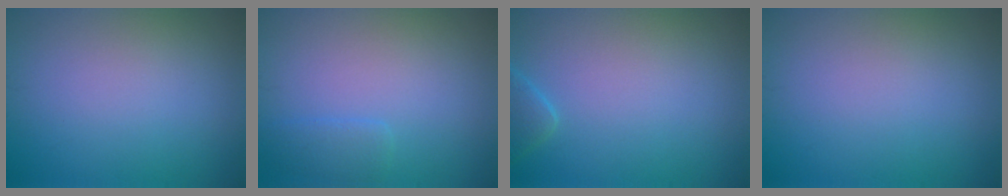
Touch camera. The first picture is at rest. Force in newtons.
{"total": 1.6, "press": 1.5, "slide": 0.2}
{"total": 1.9, "press": 1.9, "slide": 0.2}
{"total": 0.0}